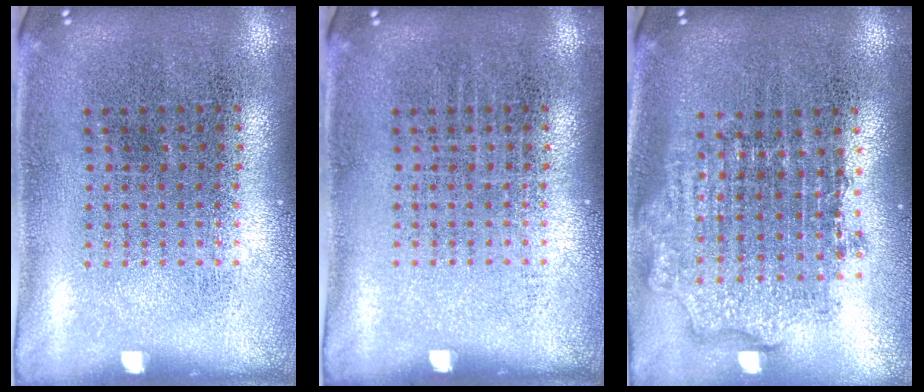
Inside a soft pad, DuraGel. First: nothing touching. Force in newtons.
{"total": 0.0}
{"total": 1.7, "press": 1.4, "slide": 1.0}